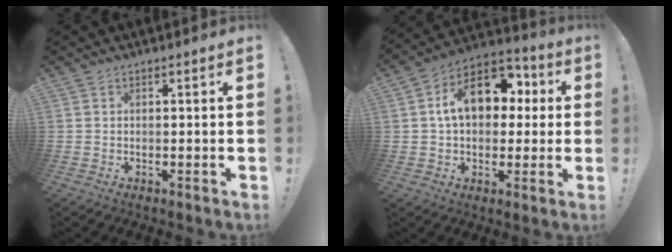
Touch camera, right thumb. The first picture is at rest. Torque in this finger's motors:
{"motor_torque": [1.83, 2.70, 1.68, -0.04, 0.08]}